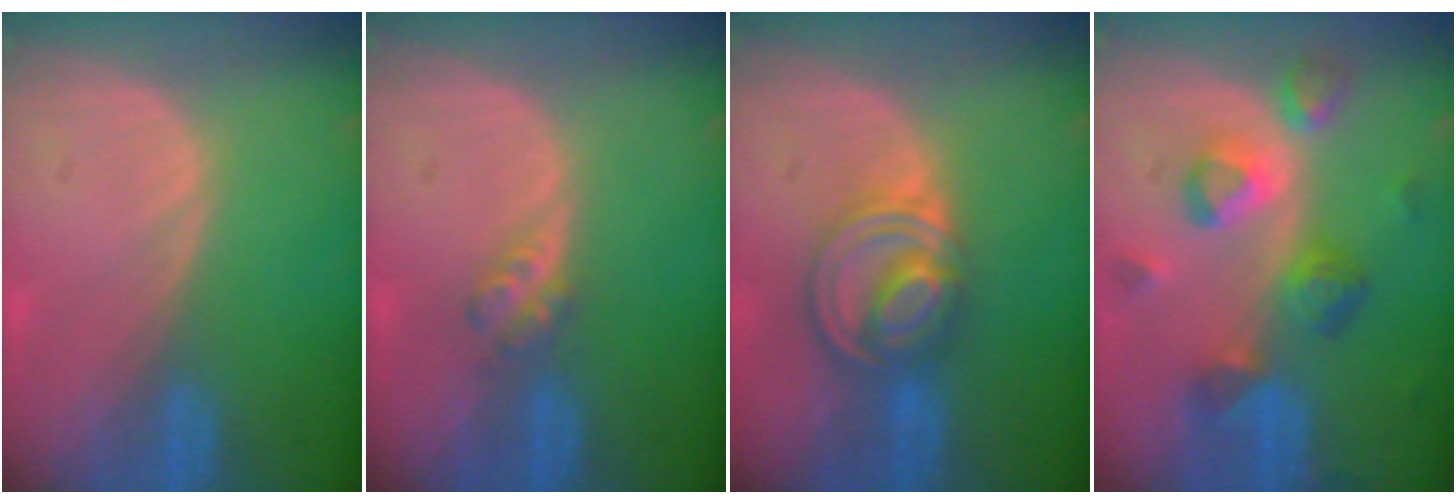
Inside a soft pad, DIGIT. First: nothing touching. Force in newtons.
{"total": 2.7, "press": 2.3, "slide": 1.3}
{"total": 7.9, "press": 6.8, "slide": 3.9}
{"total": 8.7, "press": 8.0, "slide": 3.5}